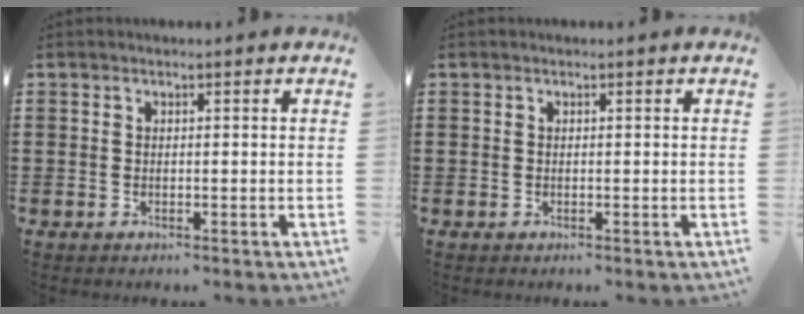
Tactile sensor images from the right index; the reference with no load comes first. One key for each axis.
{"total": 0.0}